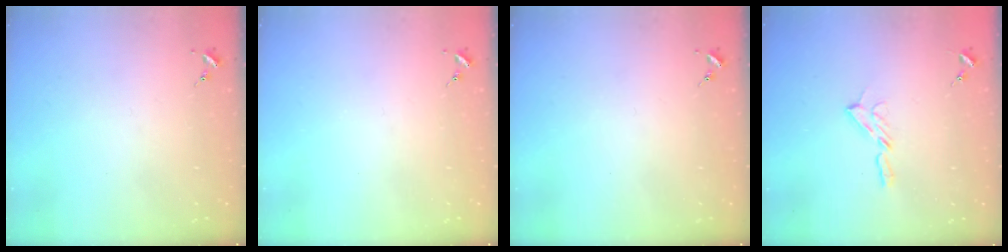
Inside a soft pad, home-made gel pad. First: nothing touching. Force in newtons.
{"total": 0.0}
{"total": 0.0}
{"total": 3.7, "press": 3.7, "slide": 0.3}